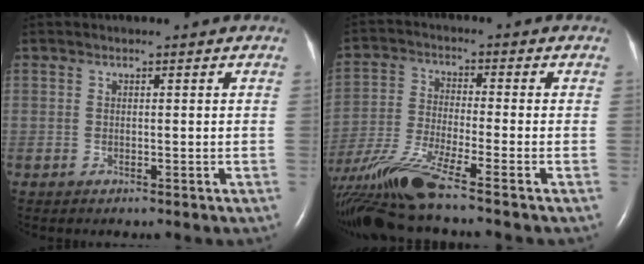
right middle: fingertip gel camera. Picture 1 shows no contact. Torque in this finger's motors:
{"motor_torque": [1.10, -1.04, 0.19, 0.07]}